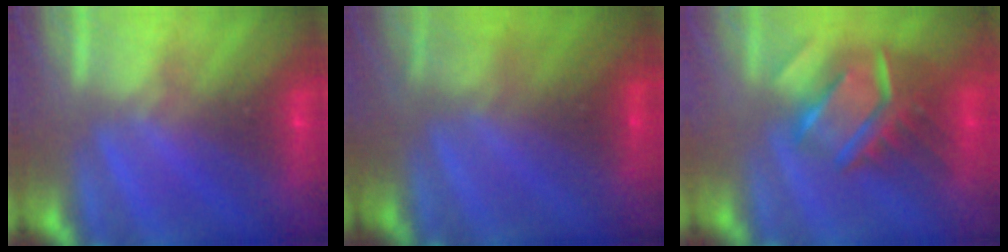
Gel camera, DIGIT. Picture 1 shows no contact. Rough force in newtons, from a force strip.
{"total": 2.4}
{"total": 7.4}